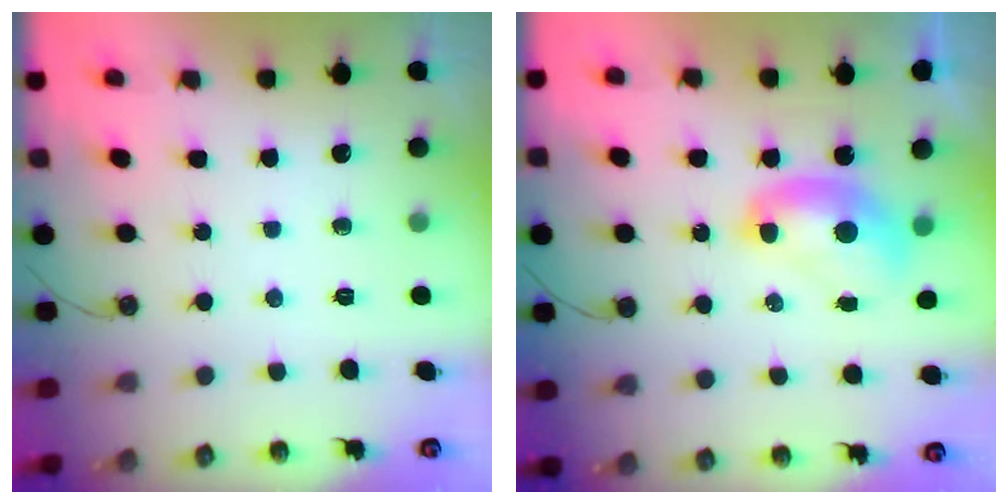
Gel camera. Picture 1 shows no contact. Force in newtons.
{"total": 2.2, "press": 2.2, "slide": 0.2}